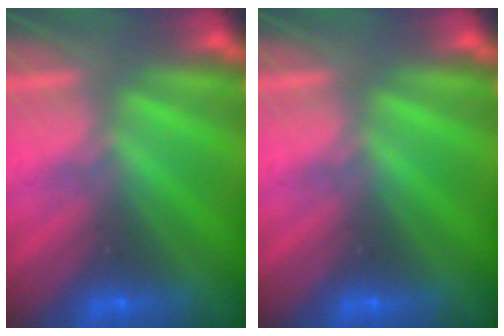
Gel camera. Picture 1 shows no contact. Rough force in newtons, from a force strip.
{"total": 0.0}